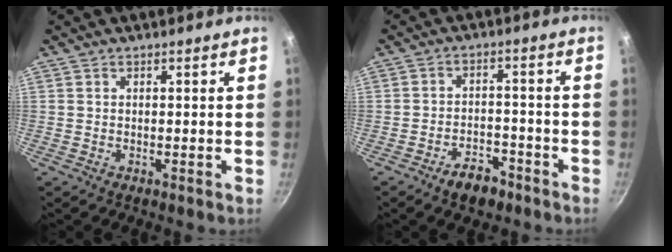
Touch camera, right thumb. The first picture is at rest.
{"total": 6.2, "force": [-4.3, 3.3, 3.0], "torque": [-0.032, 0.034, -0.065]}